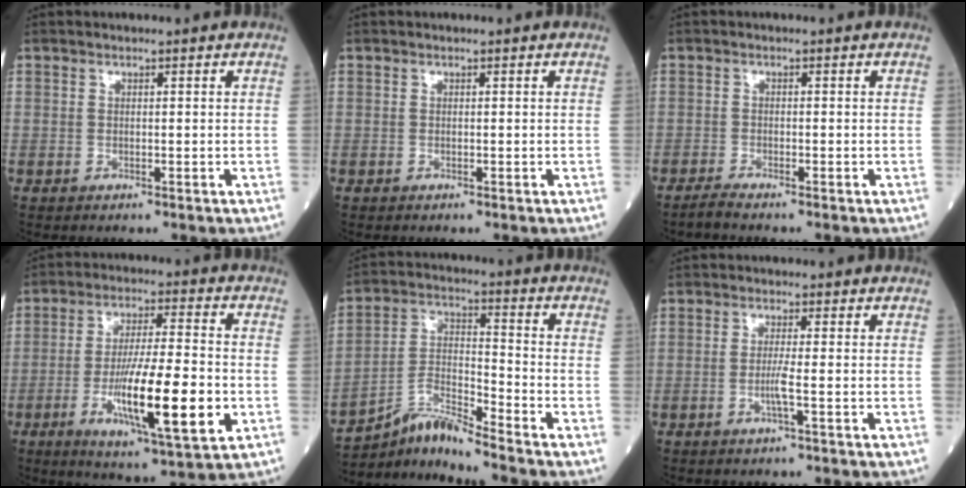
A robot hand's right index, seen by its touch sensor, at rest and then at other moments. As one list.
[{"total": 0.0}, {"total": 1.6, "force": [-1.5, -0.4, 0.5], "torque": [-0.017, -0.003, -0.033]}, {"total": 15.9, "force": [-4.2, 1.9, 15.2], "torque": [-0.268, -0.019, -0.069]}, {"total": 8.1, "force": [-7.6, -1.4, 2.7], "torque": [-0.068, 0.002, -0.141]}, {"total": 2.3, "force": [-0.8, -0.6, 2.0], "torque": [-0.043, -0.003, -0.019]}]